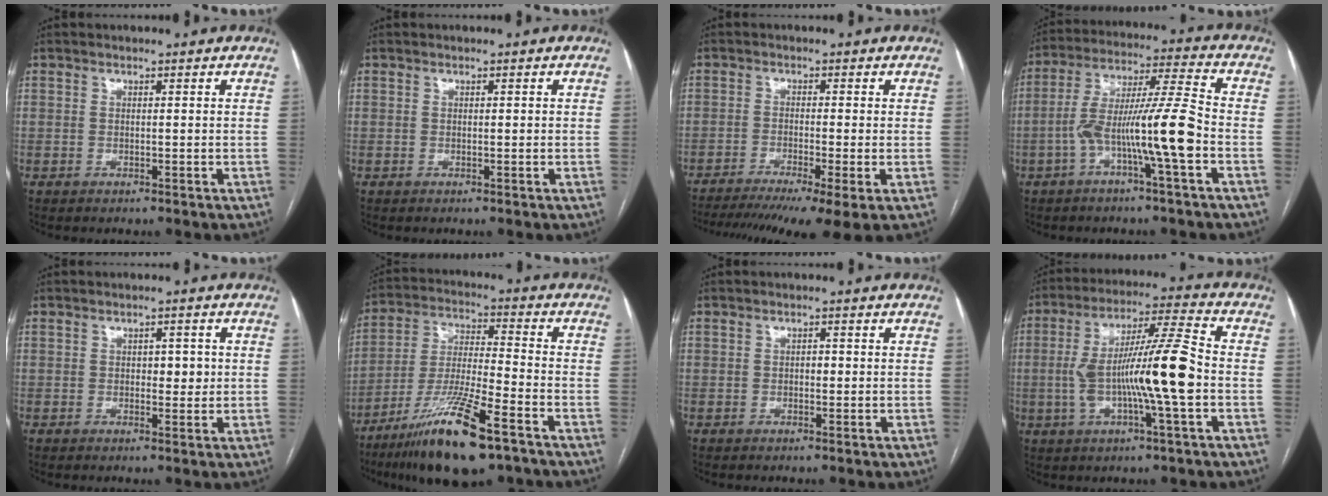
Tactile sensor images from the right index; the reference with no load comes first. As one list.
[{"total": 0.0}, {"total": 13.9, "force": [-10.1, 0.6, 9.6], "torque": [-0.143, -0.025, -0.156]}, {"total": 12.1, "force": [-3.8, -0.4, 11.5], "torque": [-0.216, 0.020, -0.070]}, {"total": 2.8, "force": [0.3, 1.5, 2.4], "torque": [-0.028, 0.002, 0.006]}, {"total": 16.3, "force": [-10.1, 1.9, 12.7], "torque": [-0.254, -0.035, -0.183]}, {"total": 1.0, "force": [0.0, 0.6, 0.8], "torque": [-0.010, 0.002, -0.001]}, {"total": 14.3, "force": [-1.9, 0.3, 14.2], "torque": [-0.261, 0.011, -0.035]}]